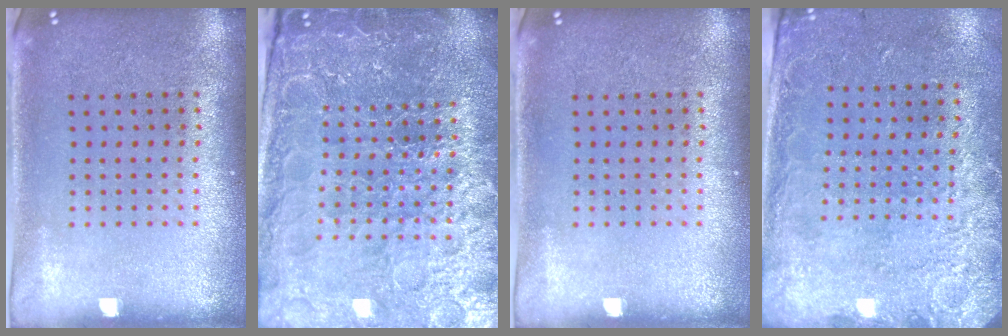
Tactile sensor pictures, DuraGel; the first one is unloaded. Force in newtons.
{"total": 5.6, "press": 5.1, "slide": 2.3}
{"total": 0.0}
{"total": 2.6, "press": 1.9, "slide": 1.8}